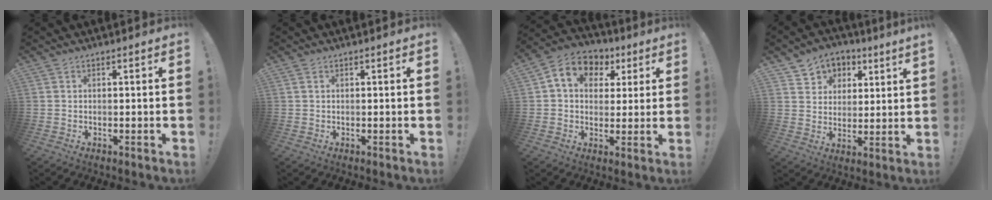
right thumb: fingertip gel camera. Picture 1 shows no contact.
{"total": 0.5, "force": [0.3, 0.3, 0.4], "torque": [-0.013, 0.003, 0.007]}
{"total": 11.0, "force": [4.0, 8.5, 5.6], "torque": [-0.080, -0.008, 0.077]}
{"total": 6.3, "force": [4.1, 4.8, 0.6], "torque": [-0.015, -0.037, 0.081]}